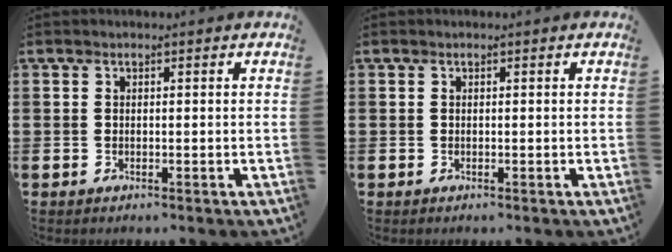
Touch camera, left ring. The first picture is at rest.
{"total": 0.0}